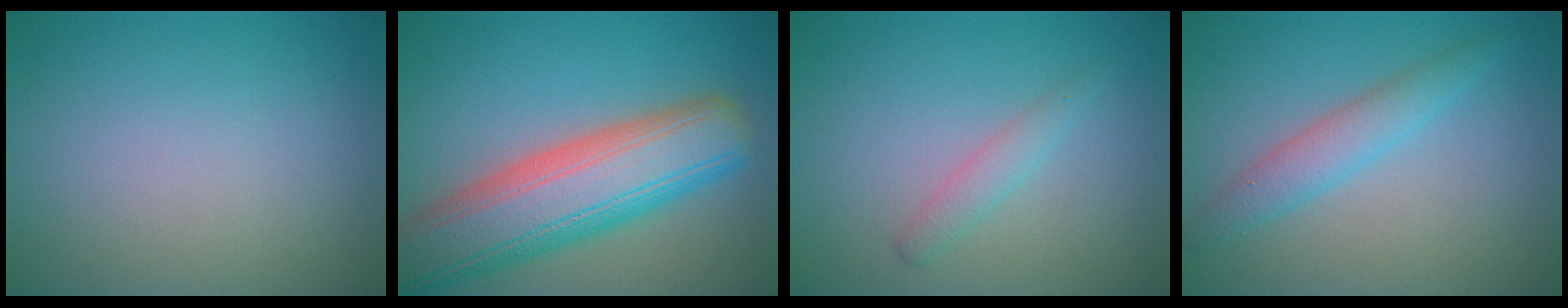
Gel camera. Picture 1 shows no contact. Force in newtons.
{"total": 10.8, "press": 10.8, "slide": 0.6}
{"total": 1.6, "press": 1.6, "slide": 0.1}
{"total": 2.8, "press": 2.8, "slide": 0.1}